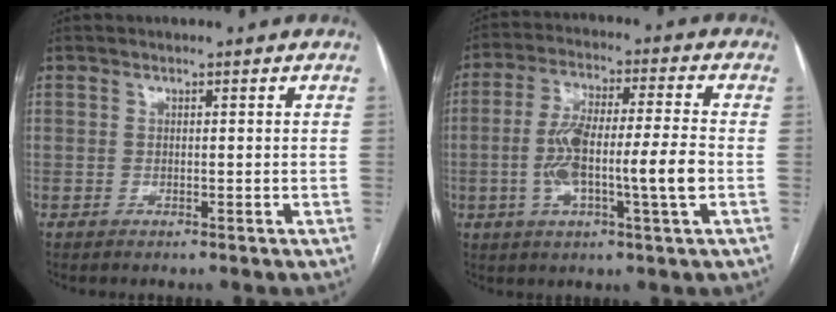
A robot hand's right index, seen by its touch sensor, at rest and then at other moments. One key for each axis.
{"total": 12.1, "fx": -2.3, "fy": 1.0, "fz": 11.9, "tx": -0.223, "ty": 0.011, "tz": -0.043}